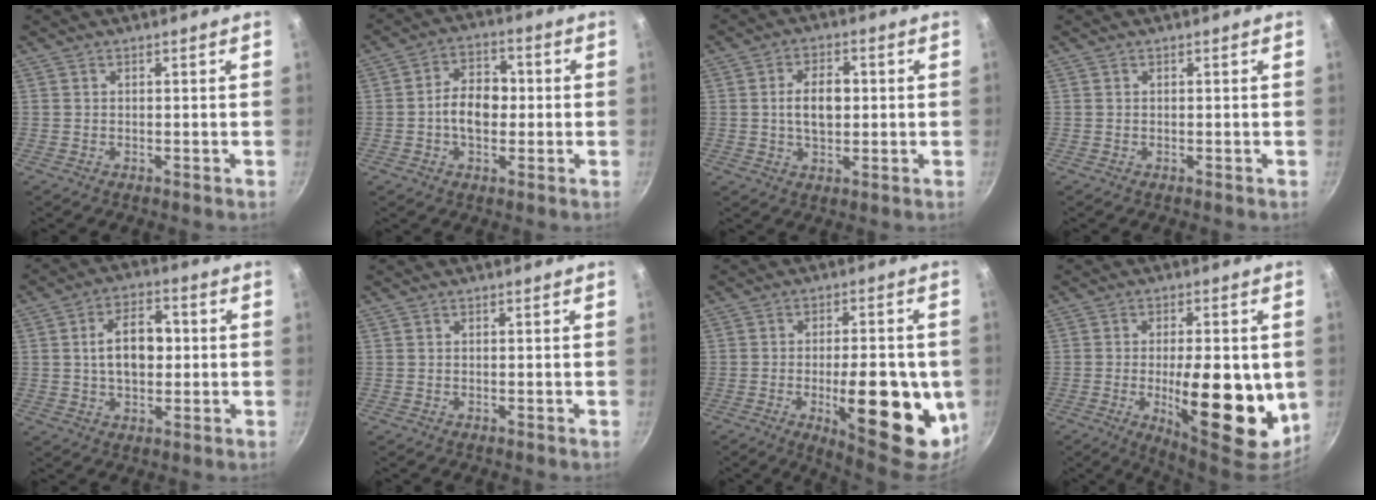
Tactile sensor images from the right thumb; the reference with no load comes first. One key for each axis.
{"total": 8.5, "fx": -0.6, "fy": 5.9, "fz": 6.1, "tx": -0.069, "ty": 0.021, "tz": -0.018}
{"total": 7.4, "fx": 0.5, "fy": 4.4, "fz": 6.0, "tx": -0.085, "ty": 0.008, "tz": 0.004}
{"total": 0.0}
{"total": 10.0, "fx": 0.6, "fy": 6.2, "fz": 7.9, "tx": -0.102, "ty": 0.015, "tz": 0.004}
{"total": 0.0}
{"total": 21.2, "fx": -4.2, "fy": 8.2, "fz": 19.1, "tx": -0.224, "ty": -0.007, "tz": -0.048}
{"total": 18.4, "fx": -2.5, "fy": 7.2, "fz": 16.8, "tx": -0.223, "ty": -0.007, "tz": -0.027}